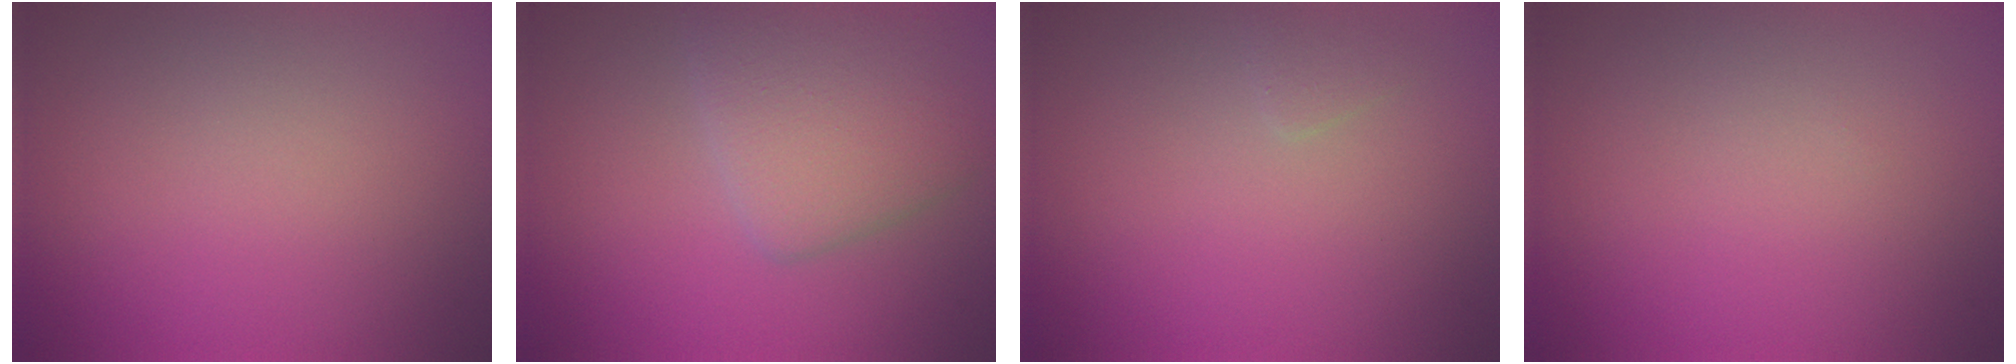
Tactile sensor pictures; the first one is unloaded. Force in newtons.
{"total": 4.8, "press": 4.8, "slide": 0.3}
{"total": 0.7, "press": 0.7, "slide": 0.0}
{"total": 0.0}